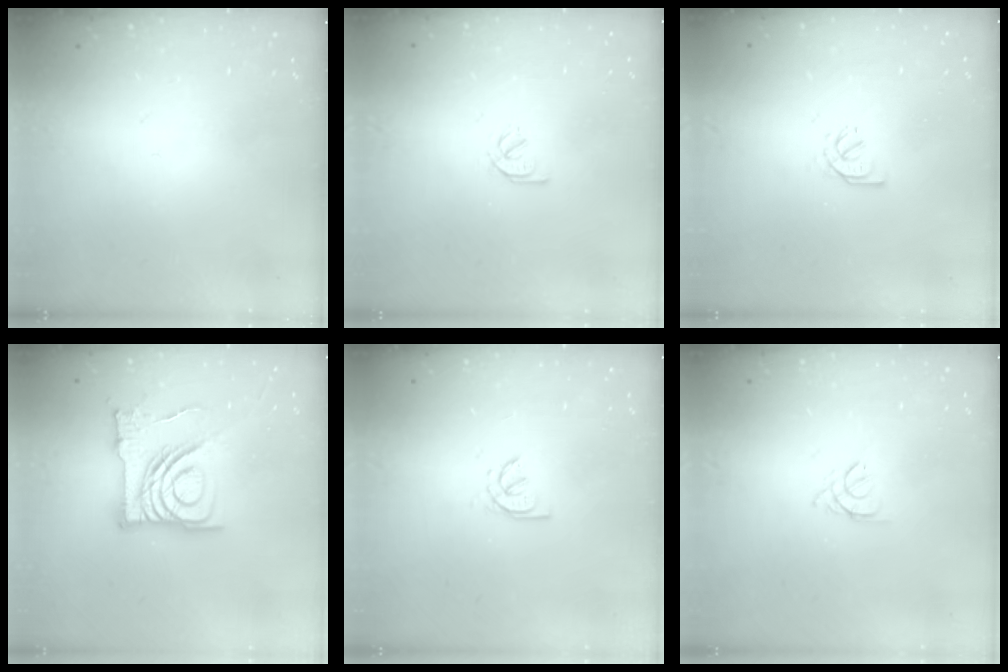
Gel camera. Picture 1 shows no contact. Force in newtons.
{"total": 2.1, "press": 2.0, "slide": 0.7}
{"total": 1.7, "press": 1.6, "slide": 0.5}
{"total": 15.9, "press": 15.9, "slide": 1.7}
{"total": 1.4, "press": 1.3, "slide": 0.4}
{"total": 3.0, "press": 2.9, "slide": 0.7}